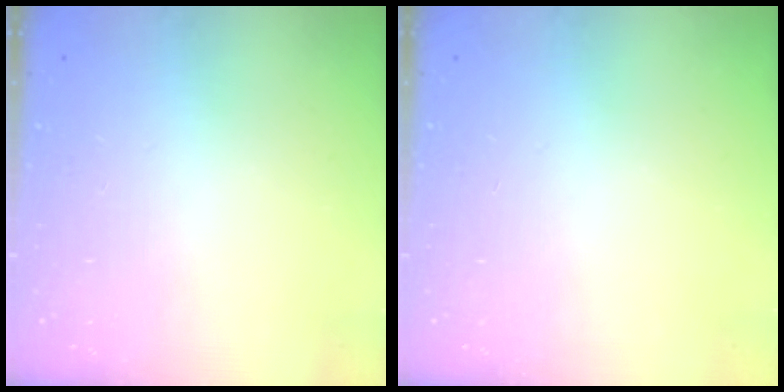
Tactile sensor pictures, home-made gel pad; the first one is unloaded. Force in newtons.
{"total": 0.0}